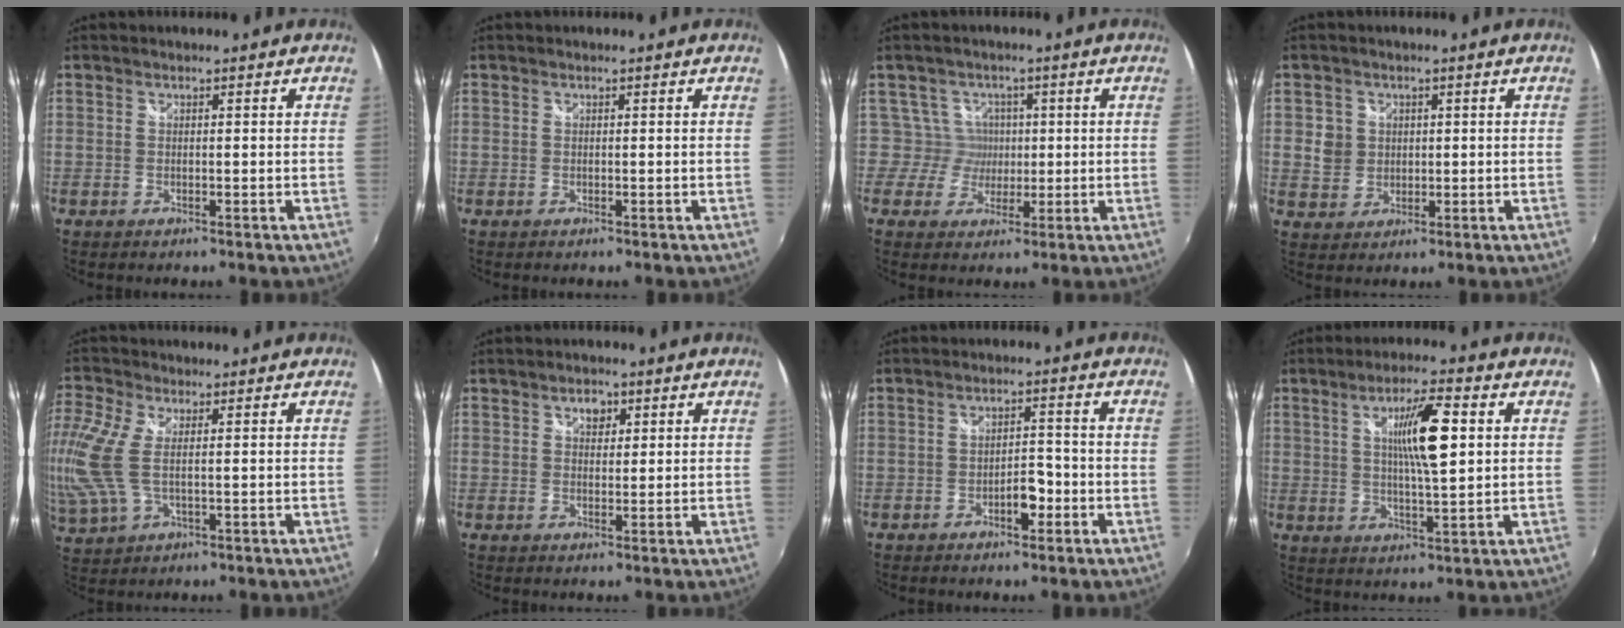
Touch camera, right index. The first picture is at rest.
{"total": 0.0}
{"total": 2.9, "force": [0.6, 2.5, -1.4], "torque": [0.039, 0.008, 0.008]}
{"total": 4.3, "force": [0.7, 4.1, 1.0], "torque": [-0.012, 0.011, 0.016]}
{"total": 11.5, "force": [0.6, 5.5, 10.1], "torque": [-0.241, 0.002, 0.016]}
{"total": 2.9, "force": [1.3, 2.1, 1.5], "torque": [-0.016, 0.007, 0.021]}
{"total": 3.9, "force": [-2.1, 1.8, 2.8], "torque": [-0.050, 0.002, -0.031]}
{"total": 9.1, "force": [3.0, 0.0, 8.6], "torque": [-0.136, -0.004, 0.052]}